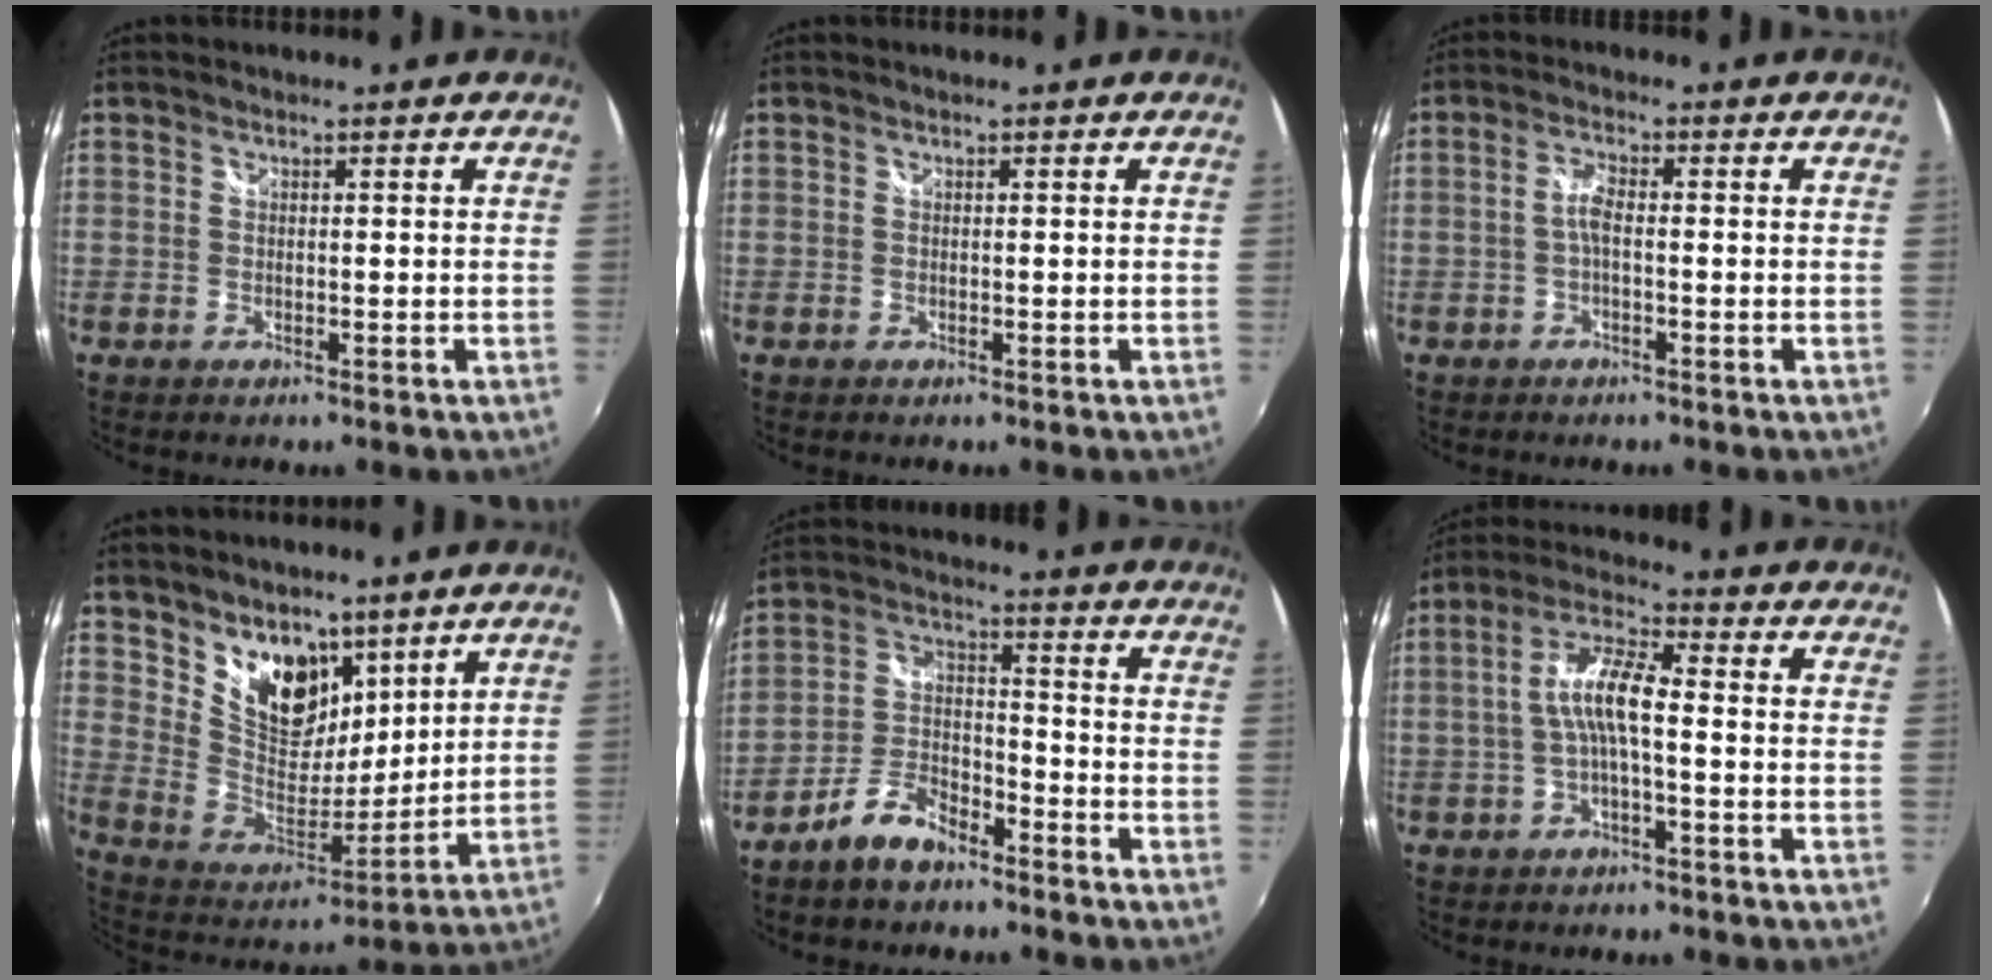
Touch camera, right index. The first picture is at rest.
{"total": 0.0}
{"total": 2.6, "force": [-0.6, 0.7, 2.4], "torque": [-0.053, 0.007, -0.013]}
{"total": 14.6, "force": [9.4, 8.9, 6.8], "torque": [-0.128, -0.002, 0.185]}
{"total": 7.9, "force": [-6.0, 3.3, 4.0], "torque": [-0.094, 0.014, -0.114]}
{"total": 7.4, "force": [-1.3, 1.5, 7.1], "torque": [-0.152, 0.016, -0.026]}